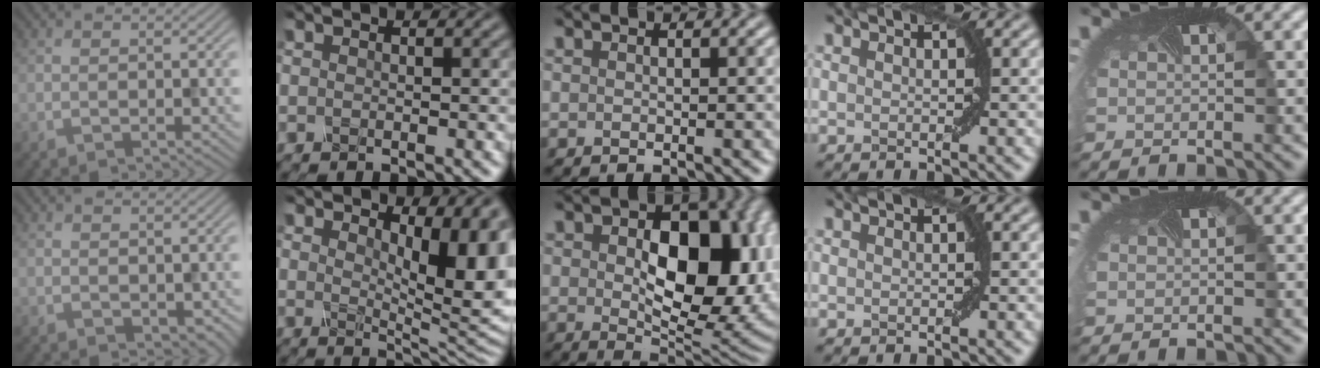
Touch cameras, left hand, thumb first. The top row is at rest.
{"thumb": {"total": 1.3, "force": [0.3, 1.0, 0.9], "torque": [-0.018, -0.008, 0.011]}, "index": {"total": 9.1, "force": [2.5, 3.1, 8.2], "torque": [-0.098, -0.015, 0.044]}, "middle": {"total": 12.2, "force": [0.7, 7.2, 9.9], "torque": [-0.136, -0.012, 0.020]}}